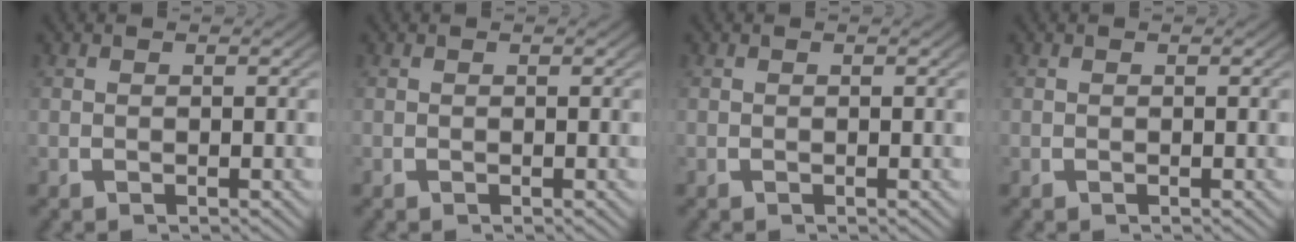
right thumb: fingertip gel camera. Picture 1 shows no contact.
{"total": 0.0}
{"total": 0.0}
{"total": 0.0}